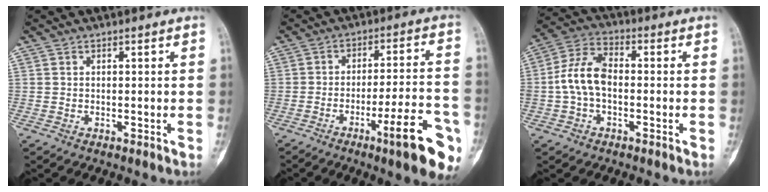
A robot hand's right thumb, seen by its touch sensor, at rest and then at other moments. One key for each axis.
{"total": 15.1, "fx": -7.3, "fy": 2.6, "fz": 13.0, "tx": -0.170, "ty": 0.033, "tz": -0.101}
{"total": 8.8, "fx": -1.0, "fy": 5.4, "fz": 6.9, "tx": -0.133, "ty": 0.033, "tz": -0.027}